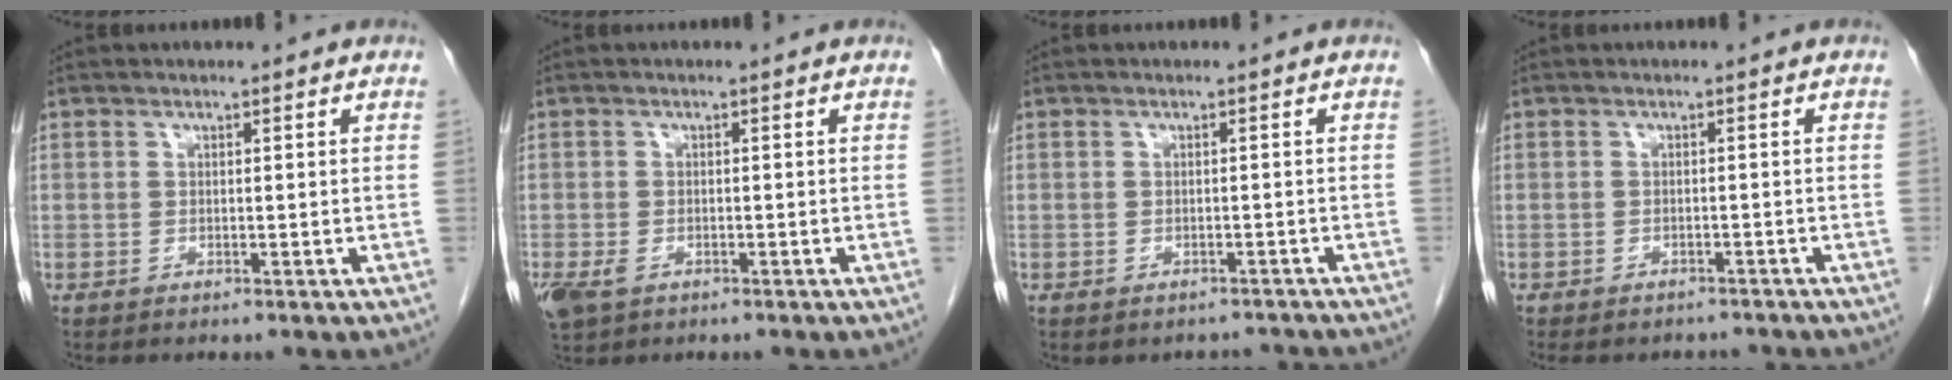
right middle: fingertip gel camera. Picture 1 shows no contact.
{"total": 4.0, "force": [-2.0, 2.4, 2.4], "torque": [-0.056, -0.008, -0.029]}
{"total": 2.5, "force": [-2.2, 1.2, -0.1], "torque": [0.004, 0.006, -0.028]}
{"total": 6.3, "force": [-5.7, 2.6, 1.1], "torque": [-0.011, 0.000, -0.067]}